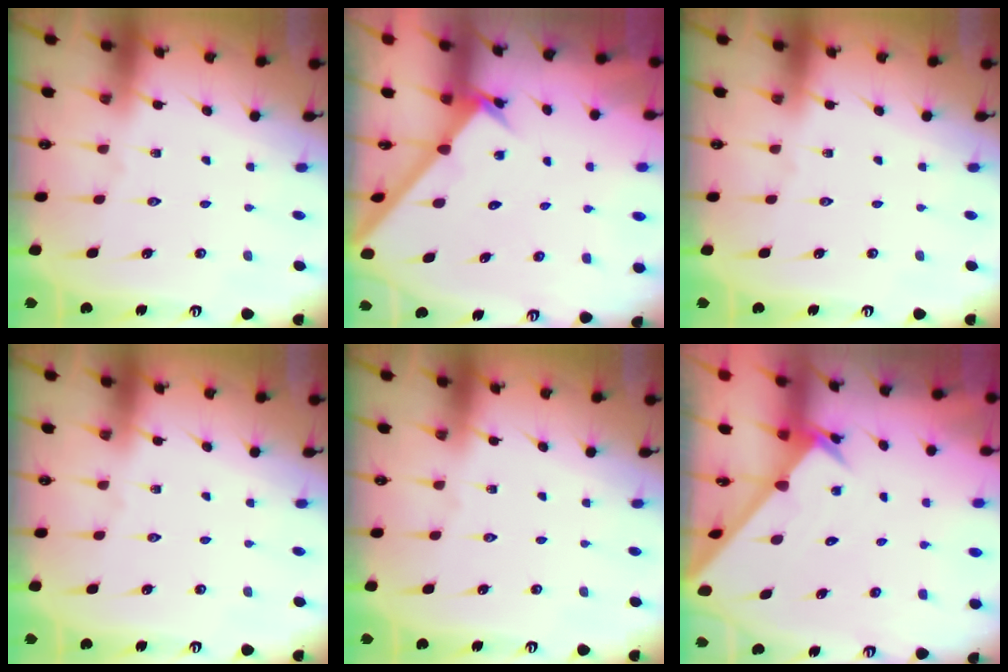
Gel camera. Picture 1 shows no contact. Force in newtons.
{"total": 1.9, "press": 1.9, "slide": 0.2}
{"total": 0.0}
{"total": 0.0}
{"total": 0.0}
{"total": 2.2, "press": 2.2, "slide": 0.1}